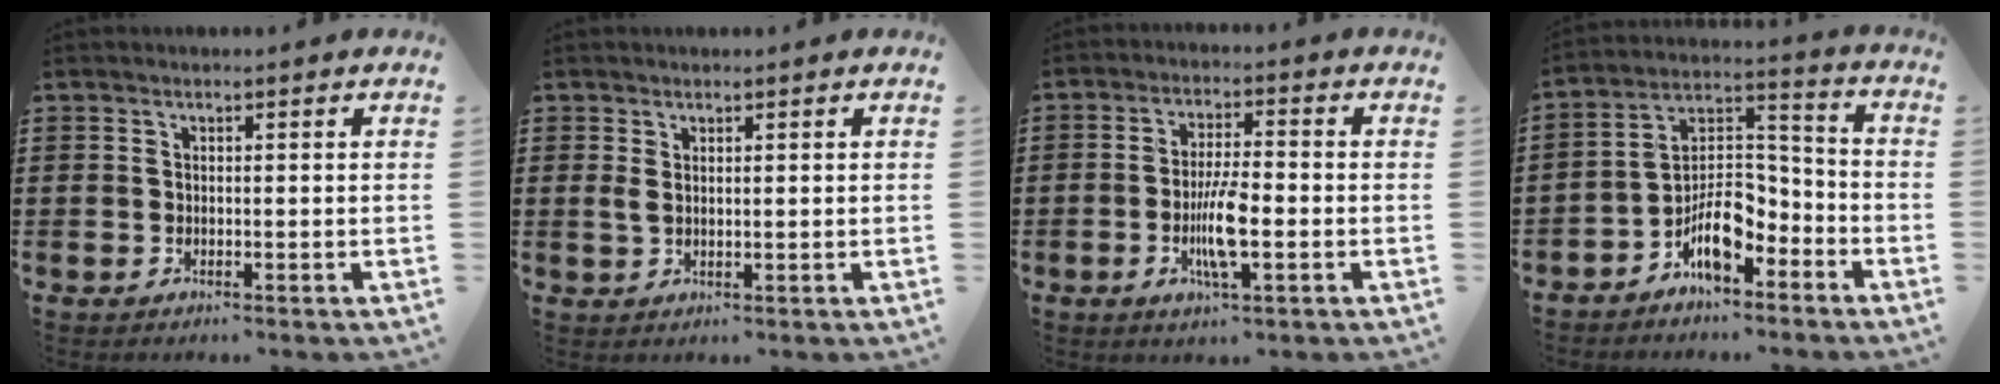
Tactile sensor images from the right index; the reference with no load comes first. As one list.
[{"total": 1.5, "force": [0.9, 0.6, 1.1], "torque": [-0.025, 0.004, 0.015]}, {"total": 7.1, "force": [-1.9, 1.6, 6.6], "torque": [-0.131, -0.008, -0.036]}, {"total": 8.5, "force": [-5.1, 4.0, 5.5], "torque": [-0.102, 0.018, -0.092]}]